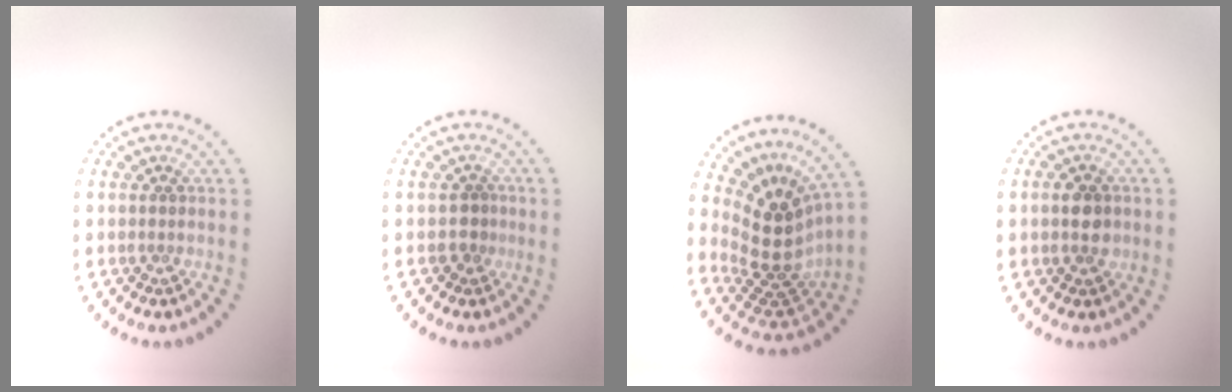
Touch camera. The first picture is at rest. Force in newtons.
{"total": 1.2, "press": 1.0, "slide": 0.7}
{"total": 4.8, "press": 3.8, "slide": 3.0}
{"total": 2.6, "press": 2.6, "slide": 0.1}